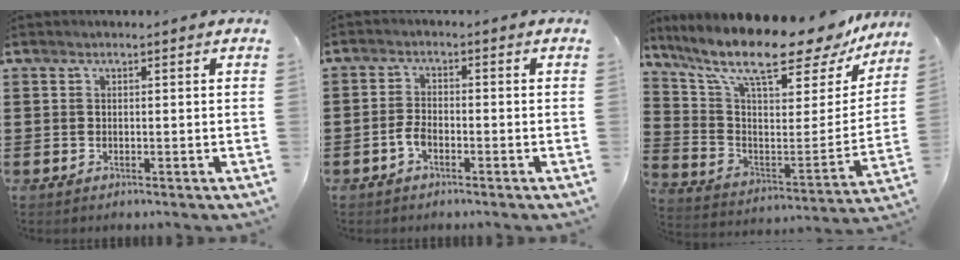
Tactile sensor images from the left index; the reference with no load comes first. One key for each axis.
{"total": 2.6, "fx": -1.2, "fy": 1.2, "fz": 2.0, "tx": -0.052, "ty": -0.001, "tz": -0.028}
{"total": 13.8, "fx": 10.7, "fy": 3.1, "fz": 8.1, "tx": -0.177, "ty": -0.075, "tz": 0.177}